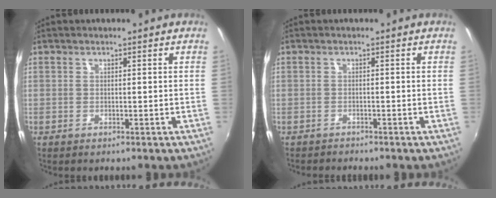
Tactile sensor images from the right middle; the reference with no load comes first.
{"total": 1.7, "force": [-1.7, 0.4, 0.1], "torque": [-0.010, -0.004, -0.027]}